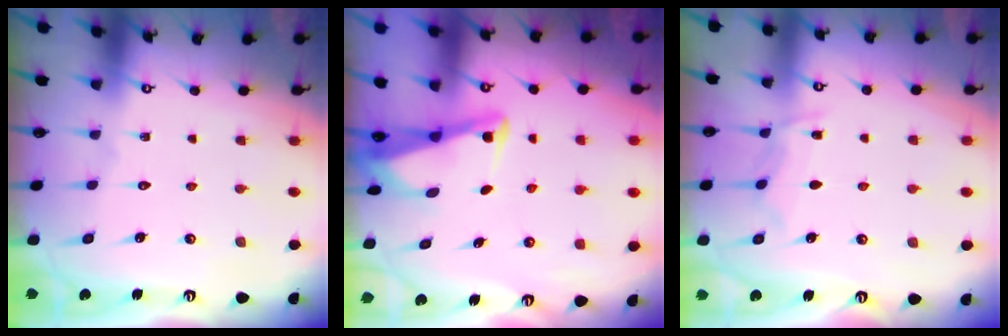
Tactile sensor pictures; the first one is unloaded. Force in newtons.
{"total": 3.0, "press": 3.0, "slide": 0.3}
{"total": 6.1, "press": 6.1, "slide": 0.7}